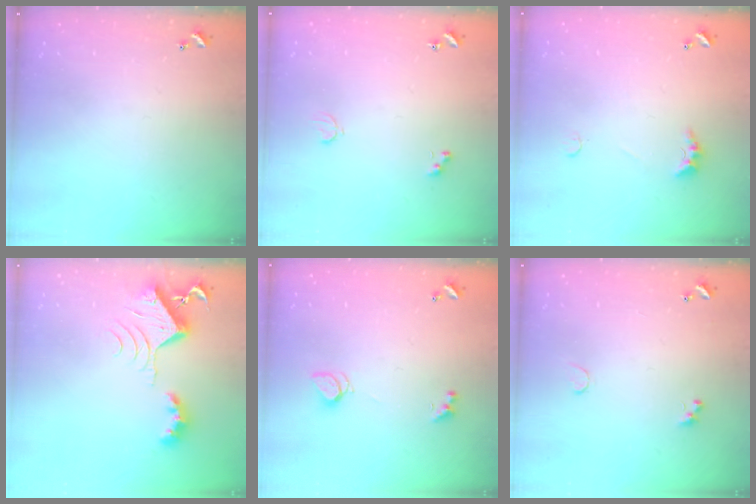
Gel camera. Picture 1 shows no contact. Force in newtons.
{"total": 2.3, "press": 2.1, "slide": 0.8}
{"total": 2.2, "press": 2.1, "slide": 0.7}
{"total": 7.1, "press": 7.1, "slide": 0.8}
{"total": 2.2, "press": 2.1, "slide": 0.4}
{"total": 1.4, "press": 1.3, "slide": 0.5}